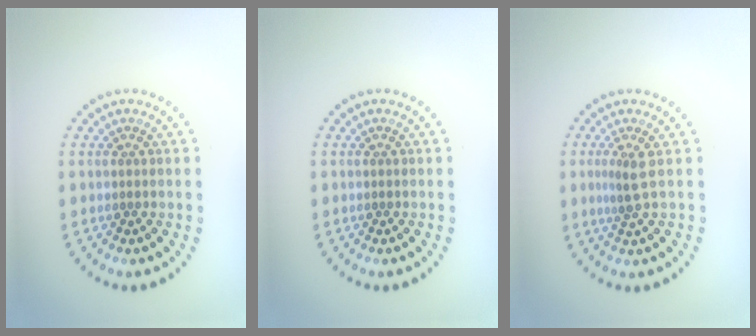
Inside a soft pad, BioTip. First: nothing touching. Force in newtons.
{"total": 0.0}
{"total": 1.7, "press": 1.3, "slide": 1.2}